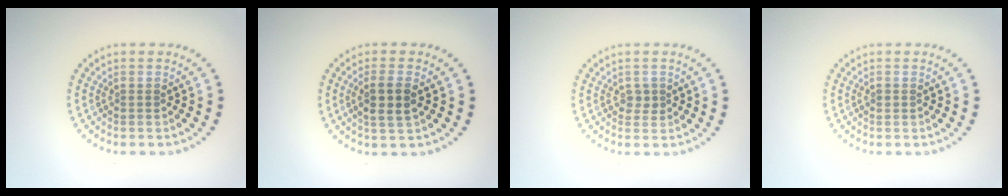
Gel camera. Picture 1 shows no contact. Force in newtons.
{"total": 2.7, "press": 2.5, "slide": 1.0}
{"total": 1.1, "press": 1.1, "slide": 0.3}
{"total": 0.6, "press": 0.6, "slide": 0.1}